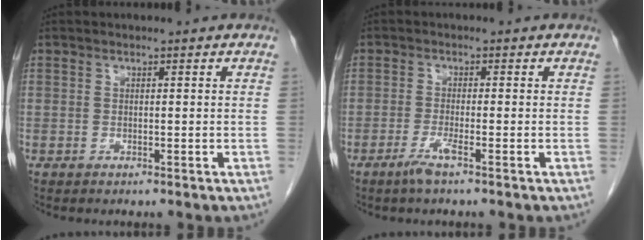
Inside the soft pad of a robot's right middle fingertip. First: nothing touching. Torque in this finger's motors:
{"motor_torque": [0.77, -0.33, 0.01, 0.04]}